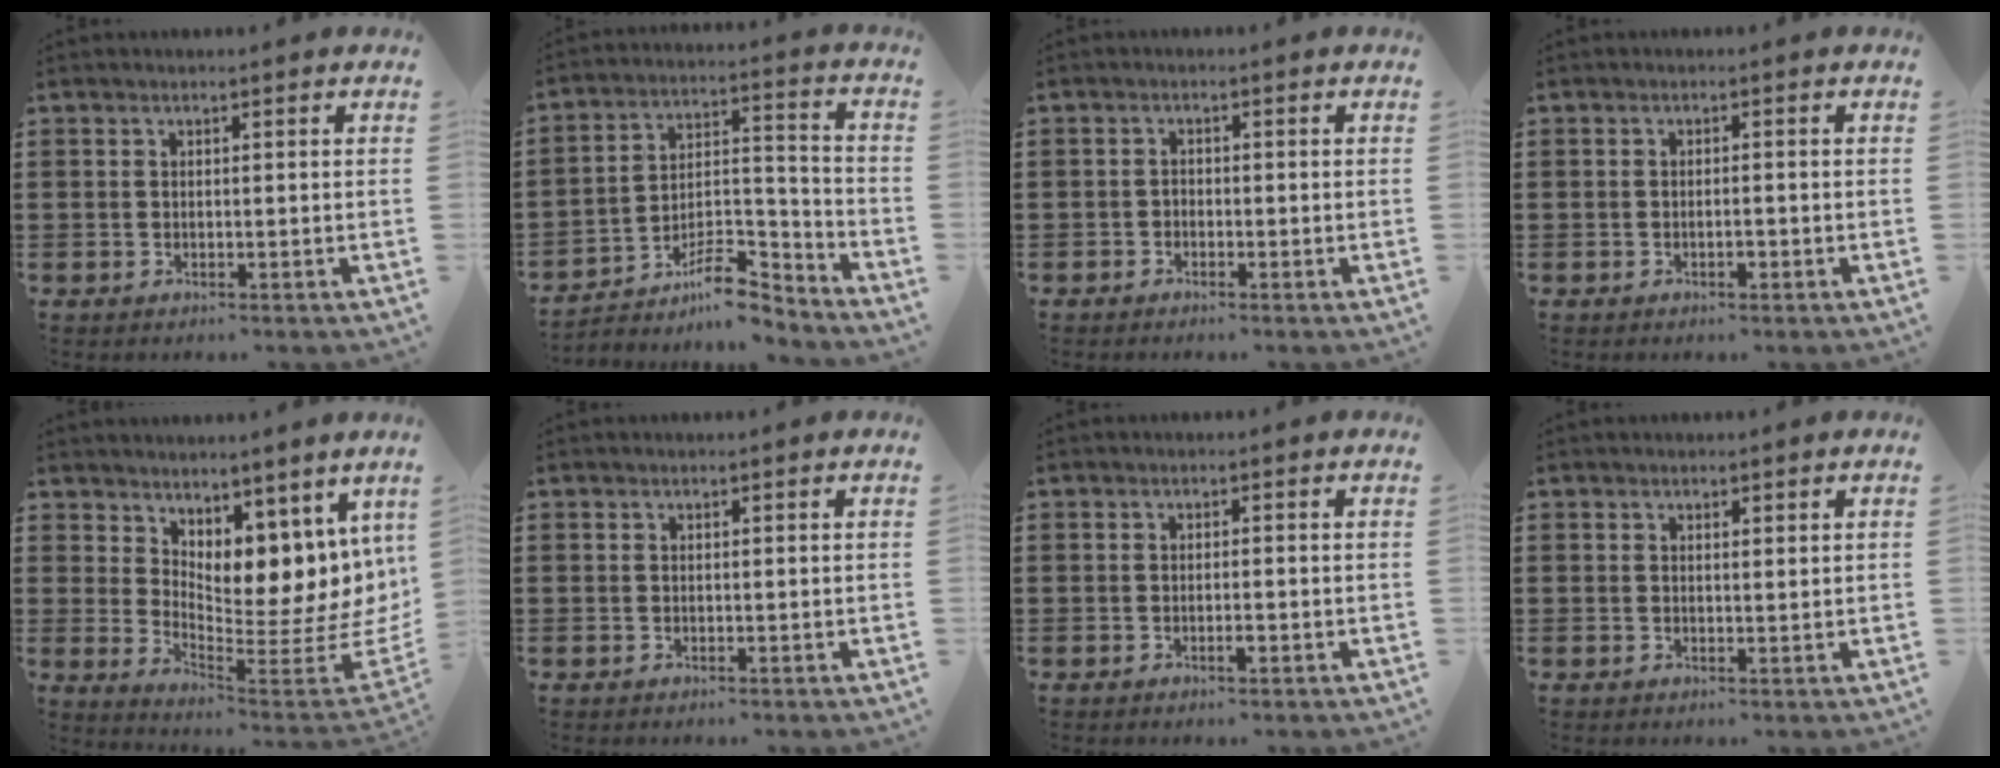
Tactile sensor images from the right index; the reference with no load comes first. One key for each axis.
{"total": 9.4, "fx": -6.8, "fy": 3.7, "fz": 5.3, "tx": -0.084, "ty": 0.025, "tz": -0.123}
{"total": 0.9, "fx": -0.8, "fy": 0.5, "fz": 0.1, "tx": -0.005, "ty": 0.000, "tz": -0.017}
{"total": 1.2, "fx": -0.5, "fy": 0.3, "fz": 1.0, "tx": -0.021, "ty": -0.003, "tz": -0.008}
{"total": 6.5, "fx": 5.1, "fy": 3.1, "fz": 2.7, "tx": -0.045, "ty": -0.075, "tz": 0.089}
{"total": 0.0}
{"total": 1.4, "fx": -0.6, "fy": 0.3, "fz": 1.3, "tx": -0.024, "ty": -0.002, "tz": -0.010}
{"total": 0.7, "fx": 0.6, "fy": 0.3, "fz": 0.4, "tx": -0.008, "ty": 0.001, "tz": 0.011}